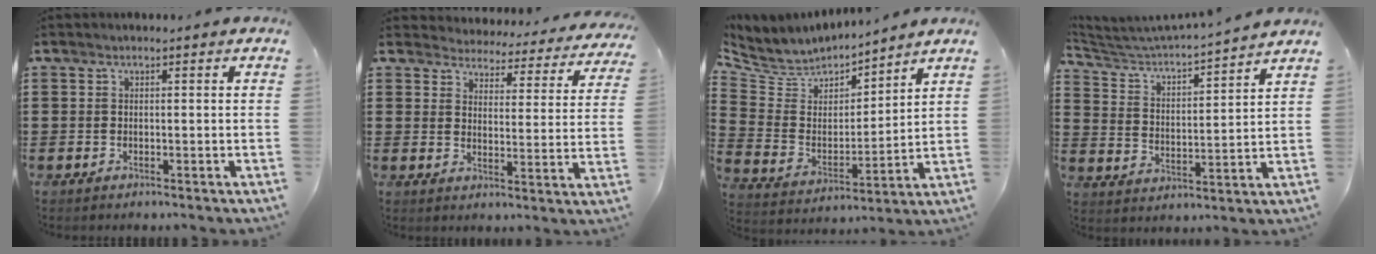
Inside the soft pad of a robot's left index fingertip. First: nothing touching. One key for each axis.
{"total": 4.1, "fx": 4.1, "fy": 0.3, "fz": -0.2, "tx": -0.016, "ty": -0.041, "tz": 0.066}
{"total": 5.3, "fx": 4.7, "fy": 2.4, "fz": 0.2, "tx": -0.044, "ty": -0.037, "tz": 0.080}
{"total": 3.5, "fx": 3.3, "fy": 0.2, "fz": 1.1, "tx": -0.045, "ty": -0.033, "tz": 0.044}